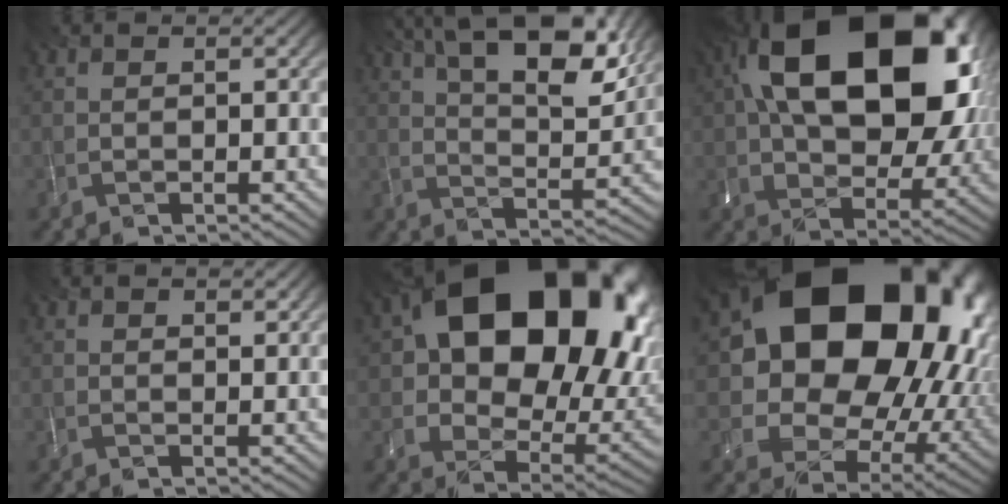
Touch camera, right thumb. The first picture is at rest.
{"total": 15.3, "force": [8.5, 5.9, 11.3], "torque": [-0.178, 0.003, 0.133]}
{"total": 22.2, "force": [6.4, 14.1, 15.9], "torque": [-0.295, 0.016, 0.126]}
{"total": 1.3, "force": [0.9, 0.7, 0.7], "torque": [-0.013, -0.002, 0.017]}
{"total": 23.0, "force": [7.8, 16.2, 14.4], "torque": [-0.249, 0.000, 0.182]}
{"total": 22.9, "force": [6.4, 18.1, 12.4], "torque": [-0.284, -0.014, 0.160]}